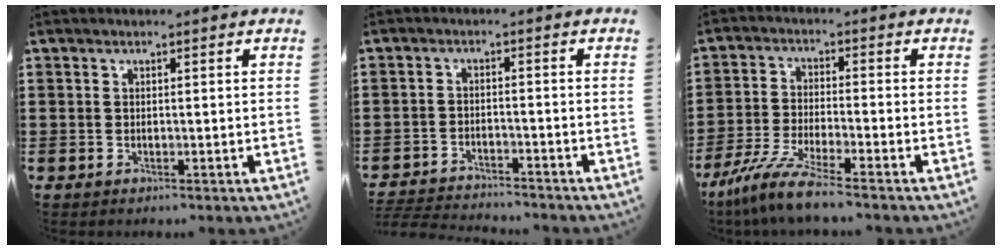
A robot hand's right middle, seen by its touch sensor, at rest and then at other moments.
{"total": 3.3, "force": [-3.3, 0.3, 0.2], "torque": [-0.015, -0.001, -0.073]}
{"total": 7.3, "force": [-6.2, -0.1, 4.0], "torque": [-0.094, -0.018, -0.123]}